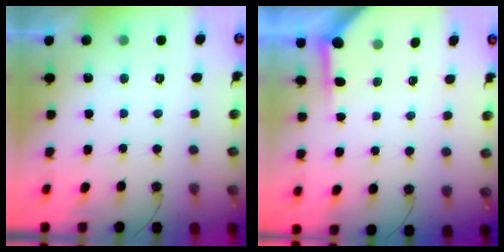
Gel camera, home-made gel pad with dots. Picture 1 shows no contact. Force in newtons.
{"total": 3.6, "press": 3.6, "slide": 0.5}